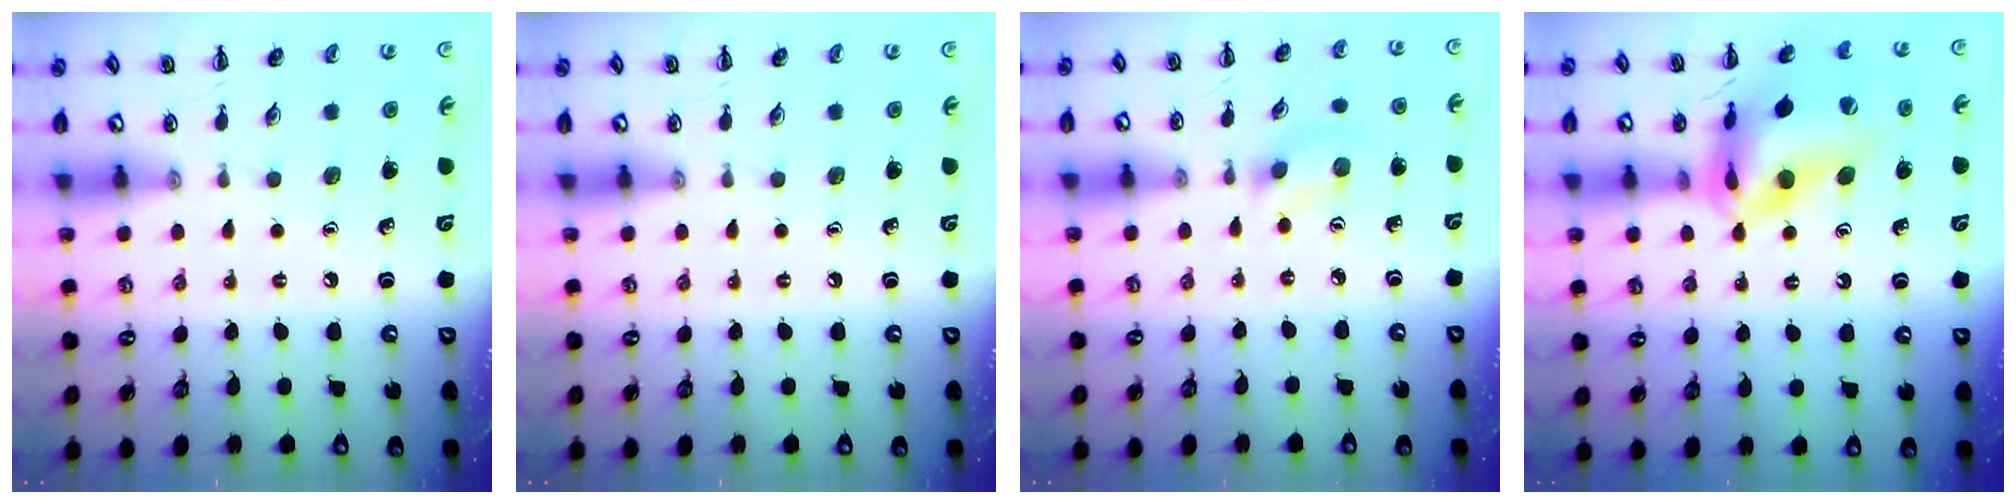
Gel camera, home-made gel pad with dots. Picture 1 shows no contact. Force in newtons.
{"total": 0.0}
{"total": 2.0, "press": 1.9, "slide": 0.8}
{"total": 16.7, "press": 16.4, "slide": 3.3}